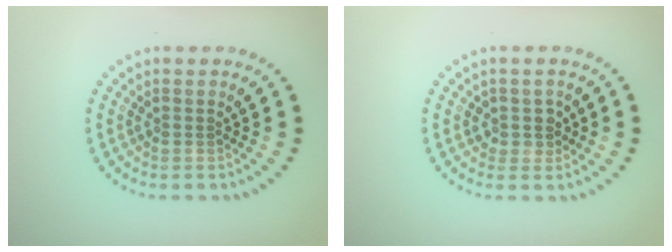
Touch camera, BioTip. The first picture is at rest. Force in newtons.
{"total": 1.7, "press": 1.5, "slide": 0.9}